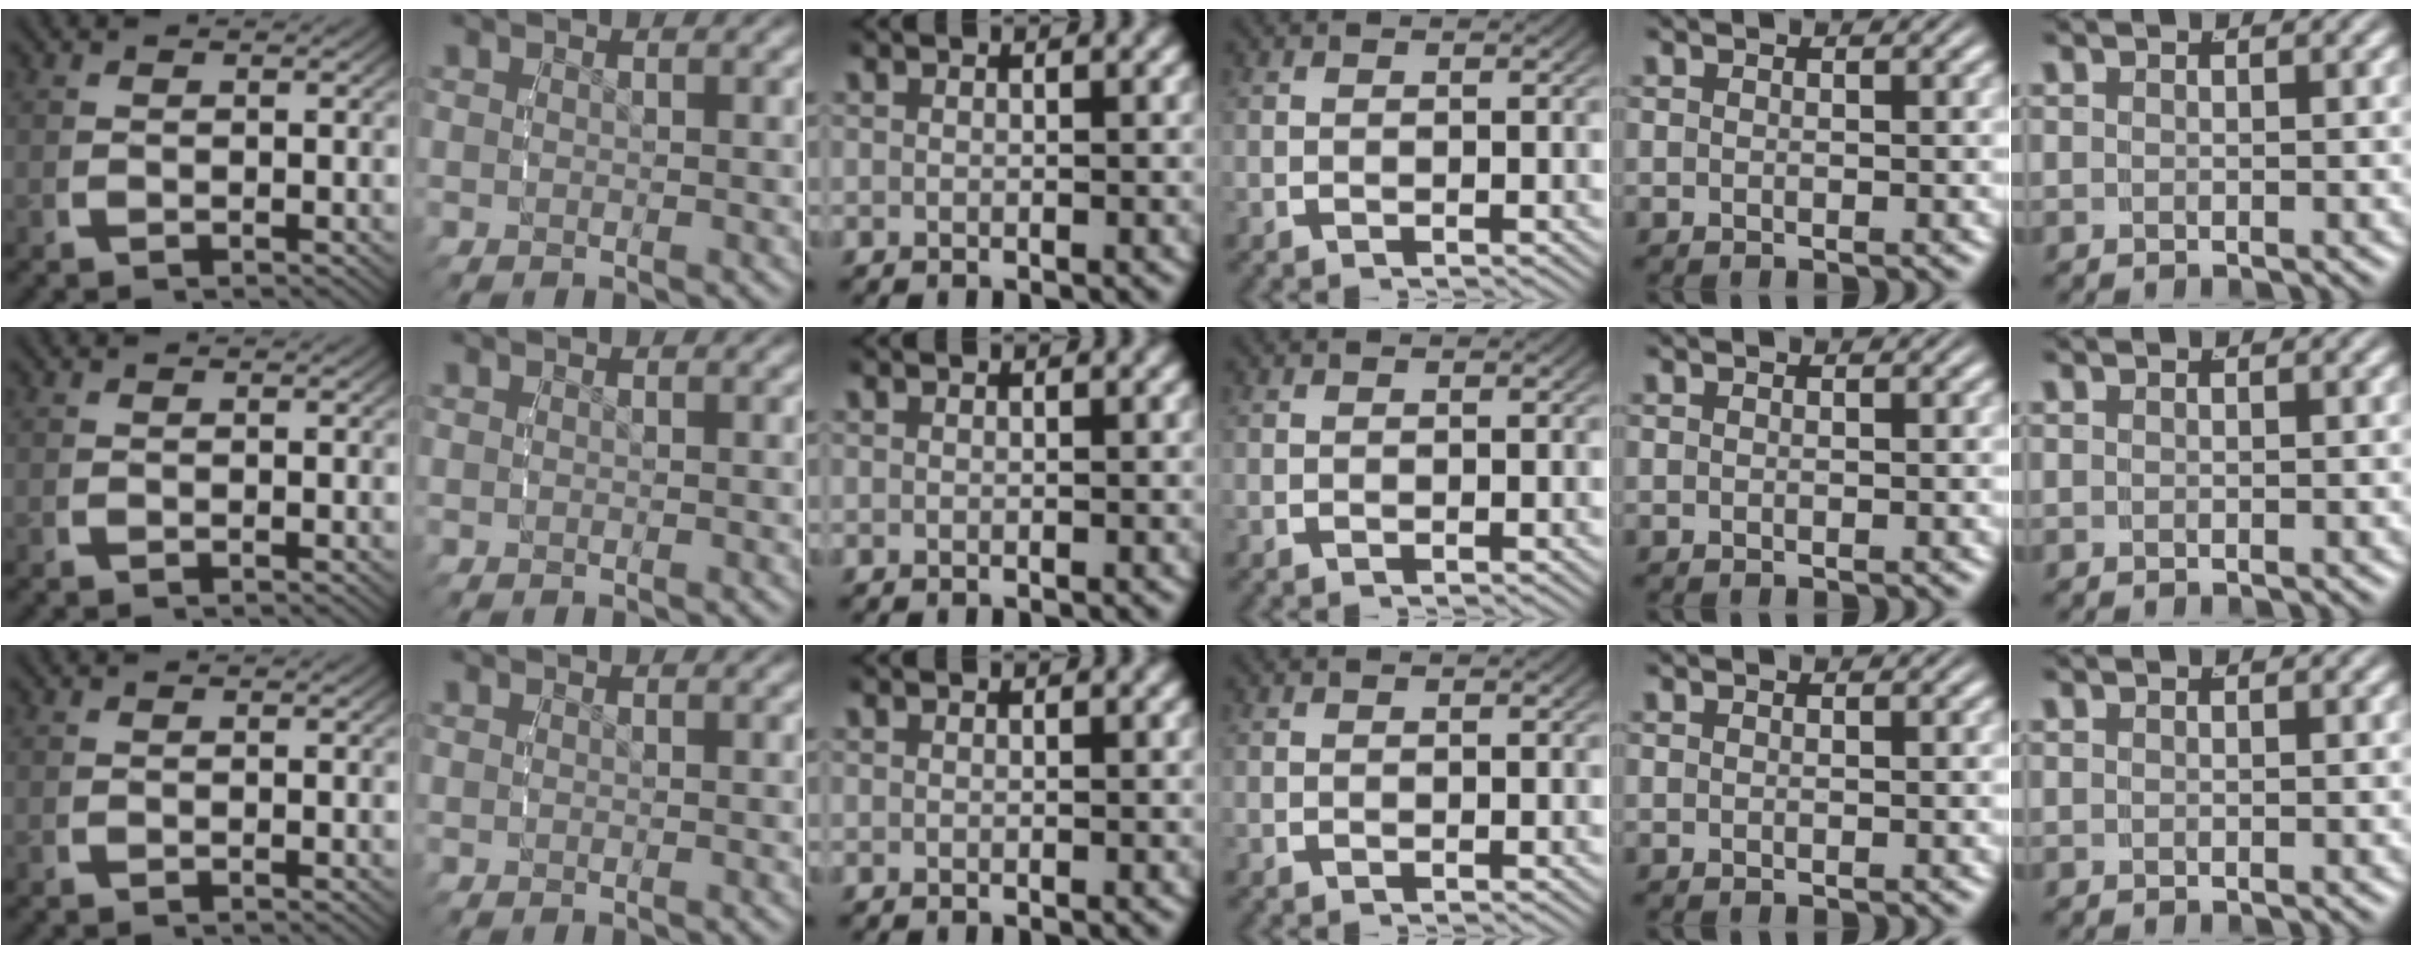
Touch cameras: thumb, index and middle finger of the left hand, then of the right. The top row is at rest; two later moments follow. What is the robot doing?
{"motion": "reach", "object": "air blower"}